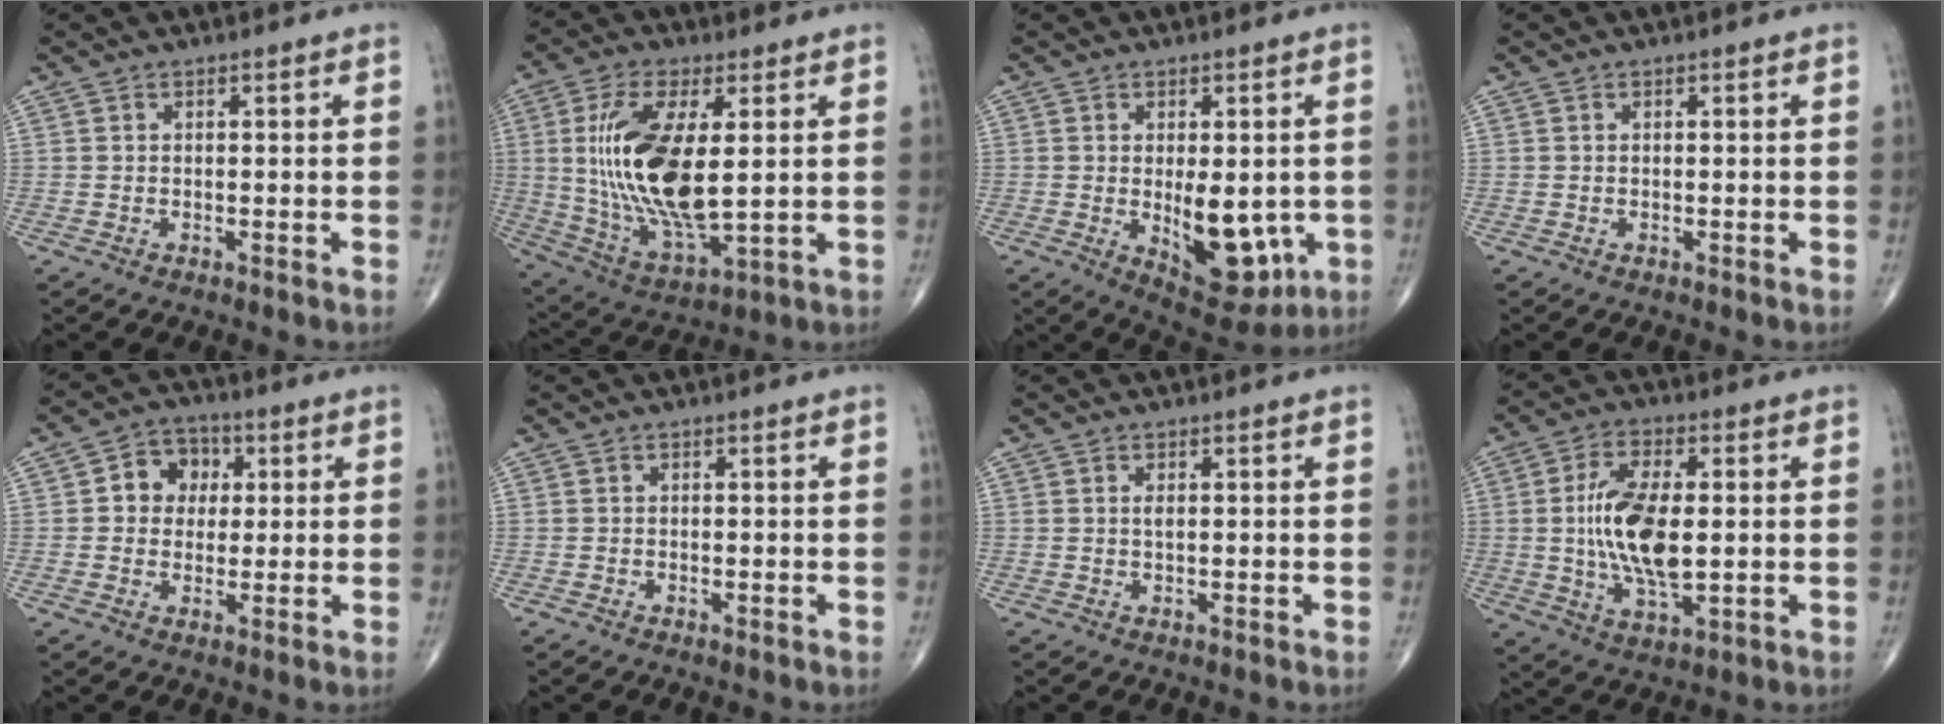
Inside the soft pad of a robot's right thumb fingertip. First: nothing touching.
{"total": 19.1, "force": [2.2, 7.7, 17.4], "torque": [-0.350, -0.020, 0.052]}
{"total": 11.9, "force": [-1.8, 6.1, 10.1], "torque": [-0.107, -0.018, -0.009]}
{"total": 0.0}
{"total": 7.2, "force": [1.3, 6.1, 3.6], "torque": [-0.019, 0.009, 0.011]}
{"total": 0.0}
{"total": 0.8, "force": [0.2, 0.3, 0.8], "torque": [-0.015, -0.001, 0.003]}
{"total": 13.7, "force": [0.3, 6.1, 12.2], "torque": [-0.233, -0.009, 0.007]}